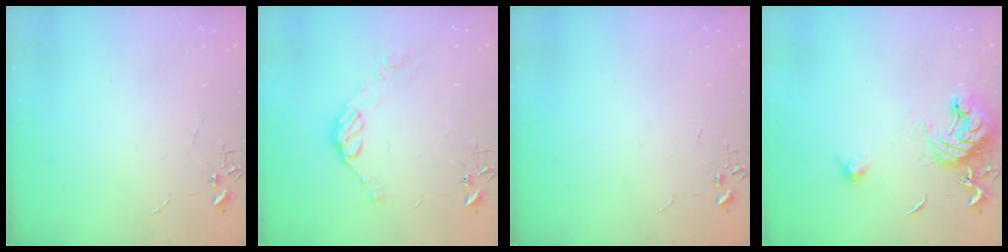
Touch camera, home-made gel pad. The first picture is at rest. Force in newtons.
{"total": 9.1, "press": 9.1, "slide": 0.7}
{"total": 0.0}
{"total": 12.4, "press": 12.2, "slide": 1.7}